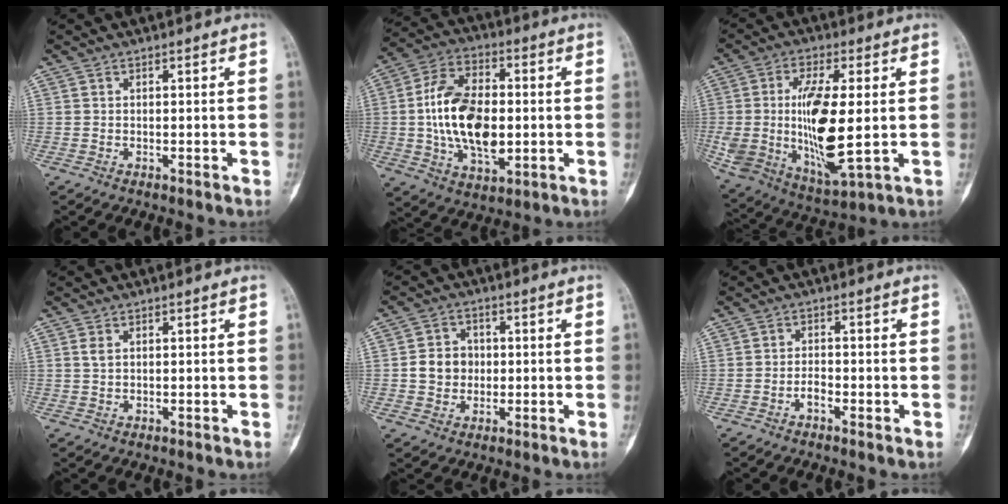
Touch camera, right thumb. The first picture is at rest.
{"total": 17.2, "force": [-0.5, 10.0, 14.0], "torque": [-0.243, 0.009, -0.008]}
{"total": 18.6, "force": [0.1, 6.8, 17.3], "torque": [-0.346, -0.014, 0.015]}
{"total": 1.6, "force": [0.5, 1.0, 1.2], "torque": [-0.027, 0.002, 0.013]}
{"total": 6.3, "force": [0.0, 5.6, 2.9], "torque": [-0.025, 0.007, -0.004]}
{"total": 2.1, "force": [-1.0, 0.9, 1.6], "torque": [-0.023, 0.010, -0.021]}